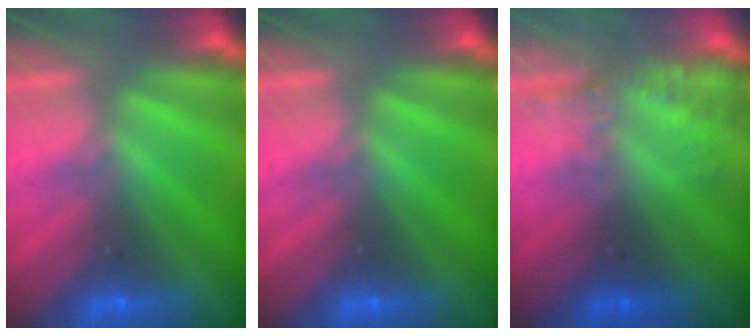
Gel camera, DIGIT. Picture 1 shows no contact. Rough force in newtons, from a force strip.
{"total": 0.0}
{"total": 2.2}